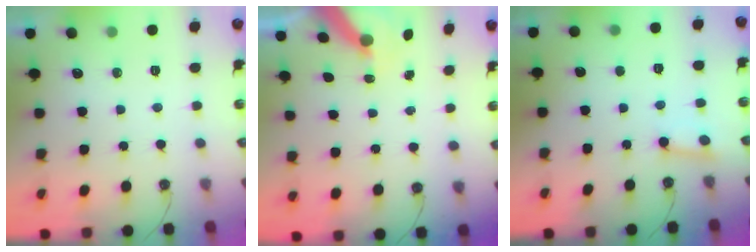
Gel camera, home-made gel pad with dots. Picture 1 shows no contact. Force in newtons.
{"total": 7.5, "press": 7.5, "slide": 0.7}
{"total": 2.9, "press": 2.9, "slide": 0.4}